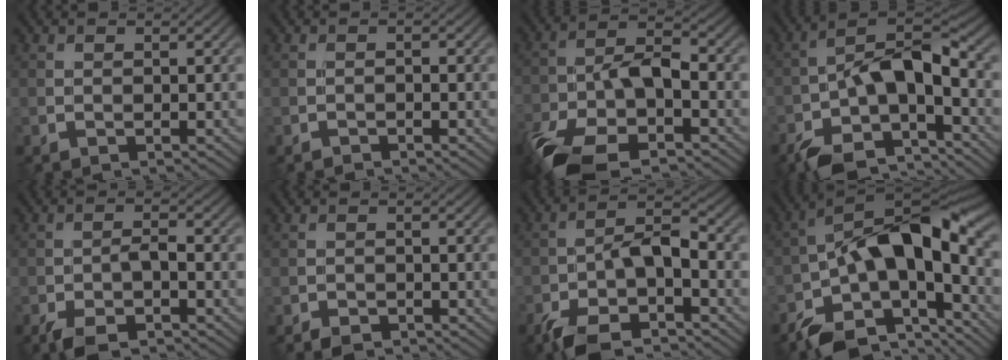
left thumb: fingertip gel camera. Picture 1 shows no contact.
{"total": 0.8, "force": [-0.8, 0.2, 0.3], "torque": [-0.004, 0.000, -0.016]}
{"total": 12.1, "force": [-6.6, 5.3, 8.6], "torque": [-0.178, -0.018, -0.131]}
{"total": 12.6, "force": [-5.6, 5.7, 9.7], "torque": [-0.174, -0.008, -0.112]}
{"total": 4.7, "force": [-2.7, 1.8, 3.5], "torque": [-0.066, -0.001, -0.056]}
{"total": 1.5, "force": [-1.3, 0.6, 0.6], "torque": [-0.008, -0.003, -0.025]}
{"total": 8.9, "force": [-4.9, 3.6, 6.6], "torque": [-0.120, -0.003, -0.095]}
{"total": 15.5, "force": [-5.7, 7.2, 12.5], "torque": [-0.197, -0.008, -0.109]}